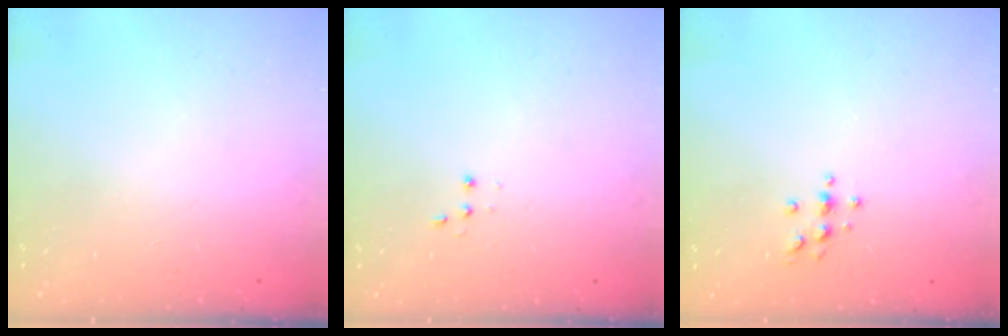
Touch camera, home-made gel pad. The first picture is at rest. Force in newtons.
{"total": 2.8, "press": 2.7, "slide": 0.7}
{"total": 3.3, "press": 3.3, "slide": 0.4}